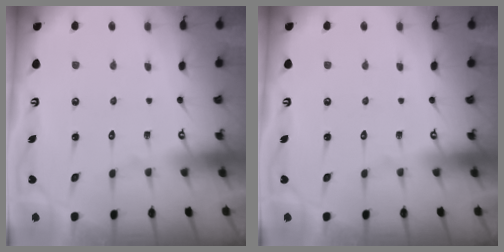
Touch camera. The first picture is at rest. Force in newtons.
{"total": 0.0}